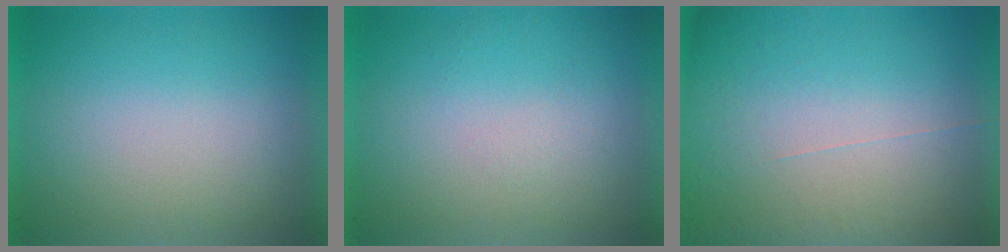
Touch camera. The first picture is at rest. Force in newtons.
{"total": 1.1}
{"total": 5.6}